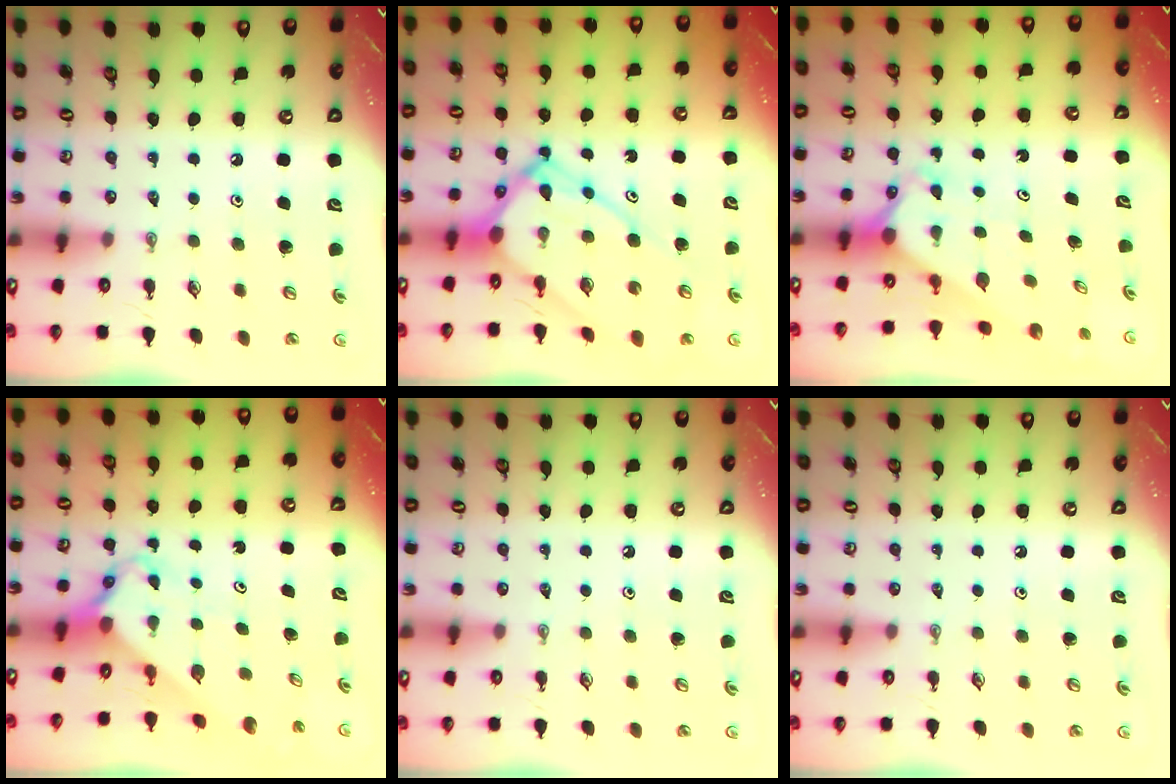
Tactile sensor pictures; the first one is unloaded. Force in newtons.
{"total": 16.3, "press": 16.3, "slide": 1.6}
{"total": 2.4, "press": 2.4, "slide": 0.2}
{"total": 2.6, "press": 2.6, "slide": 0.2}
{"total": 0.0}
{"total": 0.0}